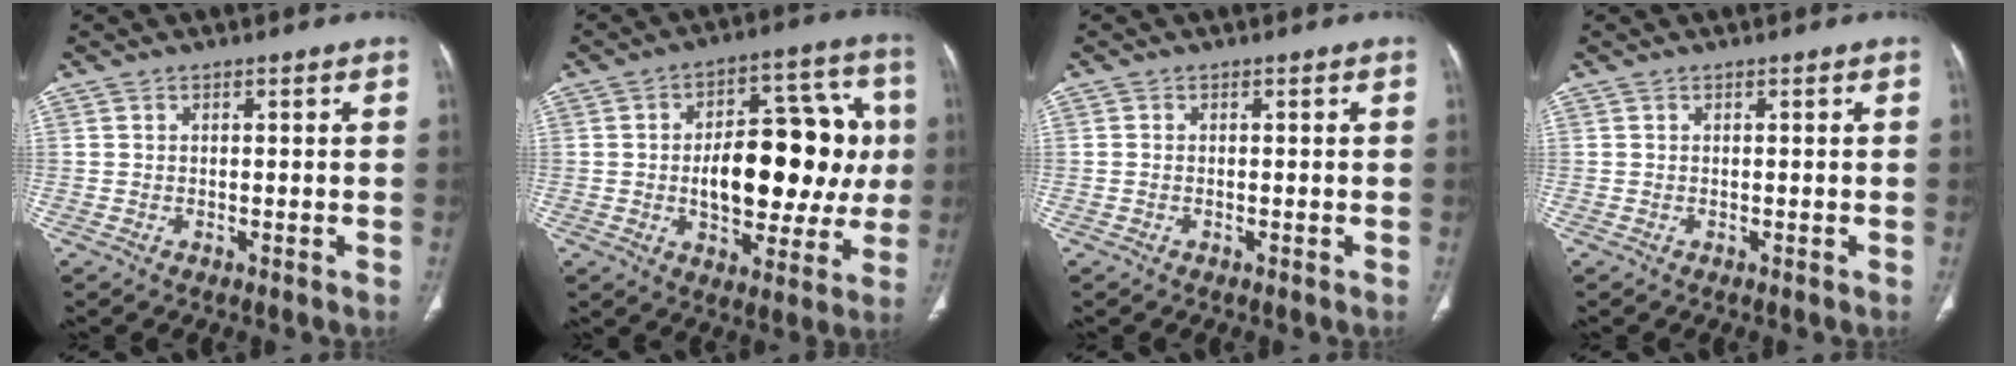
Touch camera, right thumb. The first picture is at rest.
{"total": 22.2, "force": [0.2, 11.9, 18.8], "torque": [-0.225, 0.030, 0.009]}
{"total": 0.0}
{"total": 0.0}